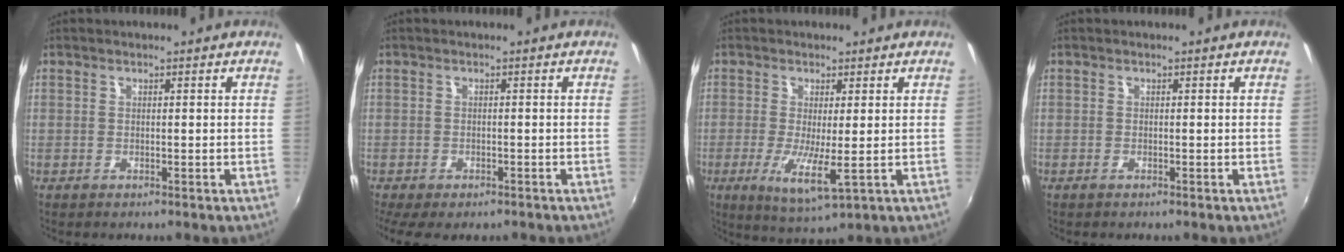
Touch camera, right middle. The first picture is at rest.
{"total": 6.3, "force": [-4.6, 2.5, 3.5], "torque": [-0.086, -0.034, -0.075]}
{"total": 7.0, "force": [-1.3, 1.1, 6.8], "torque": [-0.137, -0.022, -0.023]}
{"total": 0.6, "force": [-0.4, 0.1, 0.3], "torque": [-0.008, -0.003, -0.010]}